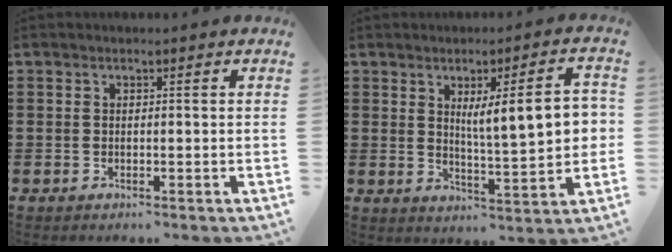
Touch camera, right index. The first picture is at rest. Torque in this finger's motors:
{"motor_torque": [1.79, -0.12, 0.43, 0.14]}